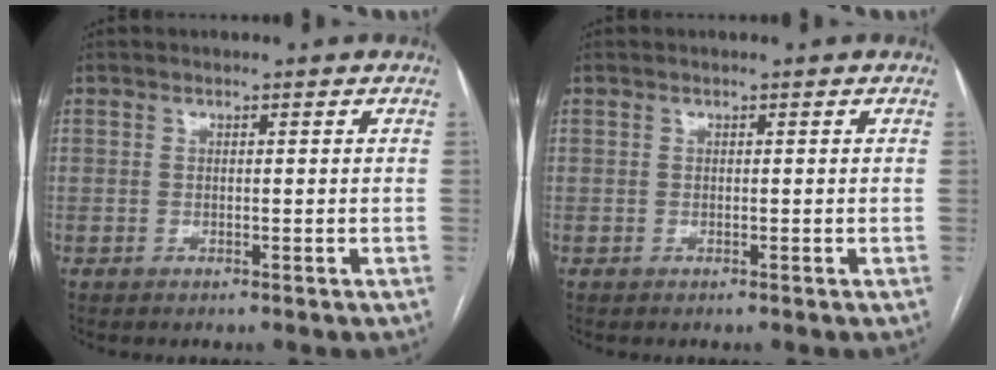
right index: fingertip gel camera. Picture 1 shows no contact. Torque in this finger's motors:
{"motor_torque": [0.23, 0.23, 0.00, 0.00]}